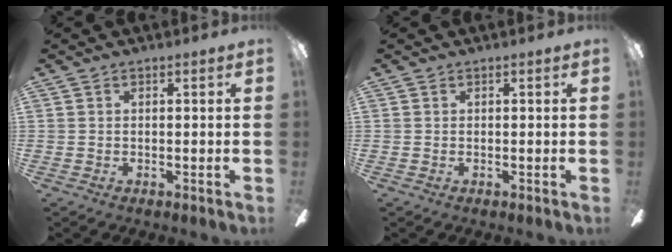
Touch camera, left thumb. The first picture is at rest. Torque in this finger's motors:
{"motor_torque": [0.00, 0.00, -0.14, 0.14, 0.00]}